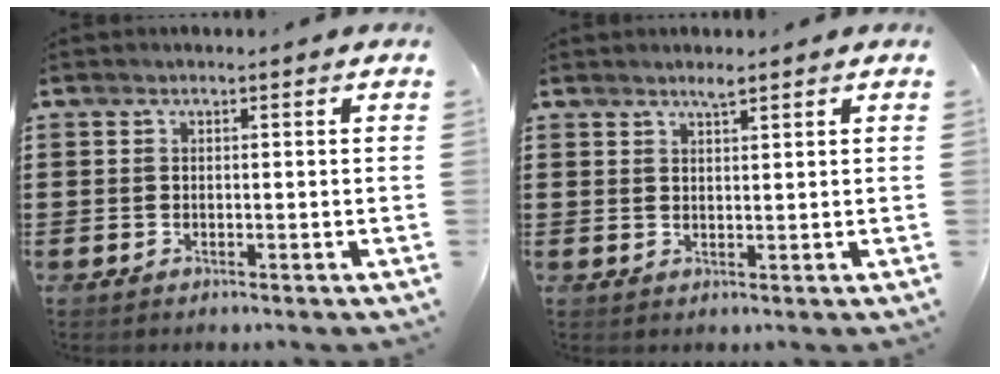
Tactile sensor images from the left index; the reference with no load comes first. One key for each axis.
{"total": 1.7, "fx": 1.5, "fy": 0.1, "fz": 0.8, "tx": -0.018, "ty": 0.000, "tz": 0.027}